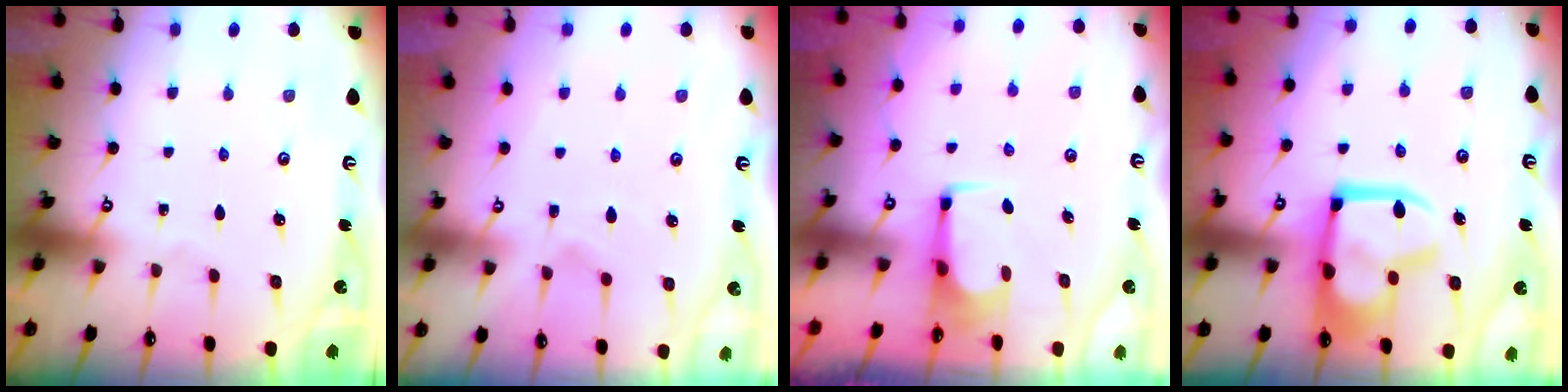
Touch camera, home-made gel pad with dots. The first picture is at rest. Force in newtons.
{"total": 2.8, "press": 2.6, "slide": 1.2}
{"total": 2.5, "press": 2.4, "slide": 0.4}
{"total": 17.0, "press": 16.9, "slide": 2.0}